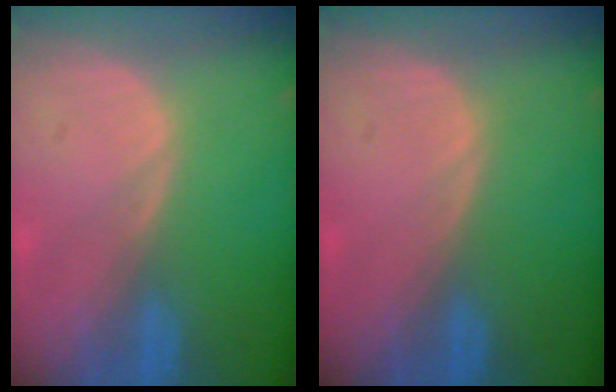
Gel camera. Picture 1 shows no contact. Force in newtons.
{"total": 0.0}